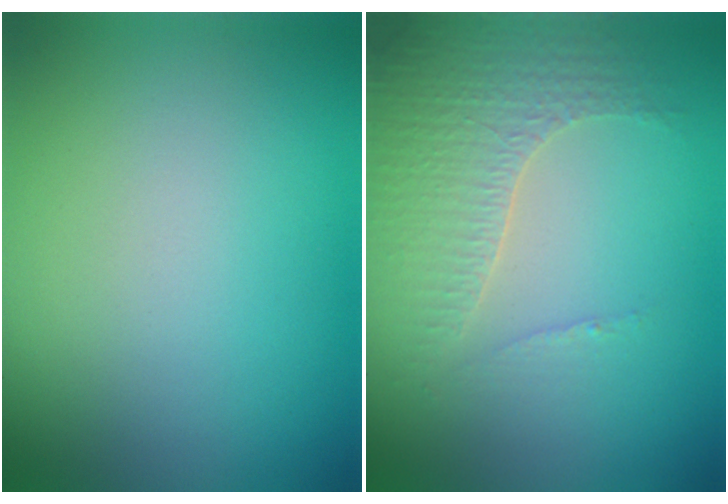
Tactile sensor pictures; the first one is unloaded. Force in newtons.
{"total": 4.3, "press": 3.1, "slide": 3.0}